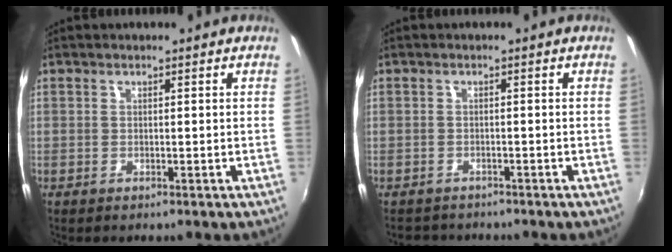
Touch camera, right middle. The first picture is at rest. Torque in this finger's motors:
{"motor_torque": [0.26, -0.46, -0.03, -0.02]}